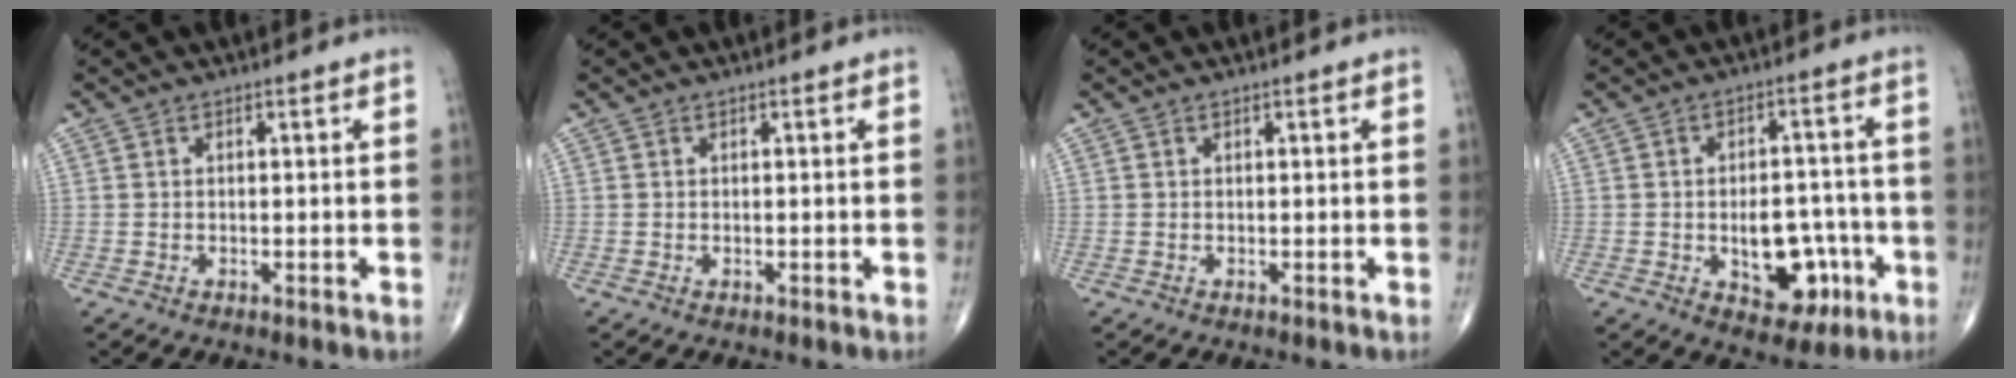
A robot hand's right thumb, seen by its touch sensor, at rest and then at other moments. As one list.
[{"total": 0.0}, {"total": 0.0}, {"total": 11.6, "force": [-3.5, 7.2, 8.4], "torque": [-0.081, 0.029, -0.036]}]